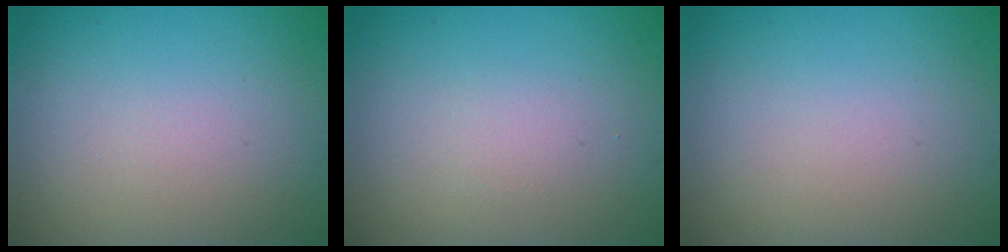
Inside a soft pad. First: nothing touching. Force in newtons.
{"total": 0.7, "press": 0.7, "slide": 0.1}
{"total": 0.0}